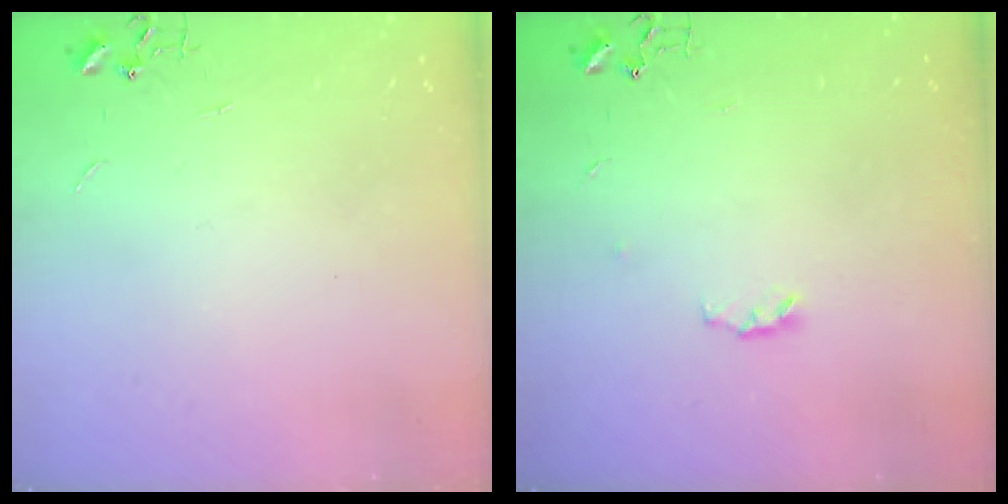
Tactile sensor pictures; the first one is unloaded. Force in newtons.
{"total": 3.8, "press": 3.8, "slide": 0.6}